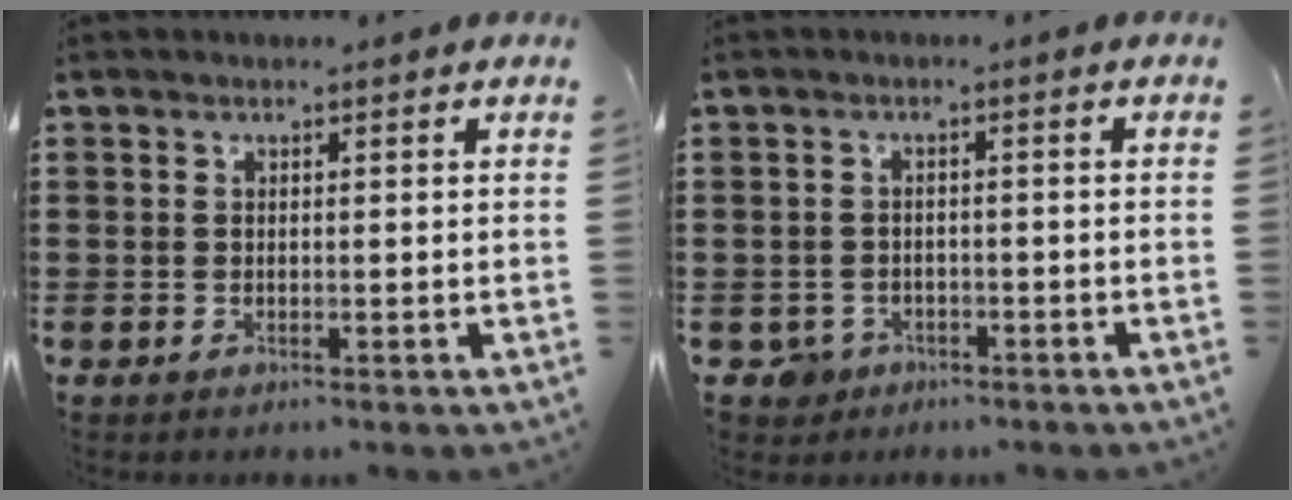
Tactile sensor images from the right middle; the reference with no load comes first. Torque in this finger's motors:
{"motor_torque": [-0.06, 0.12, 0.00, -0.03]}